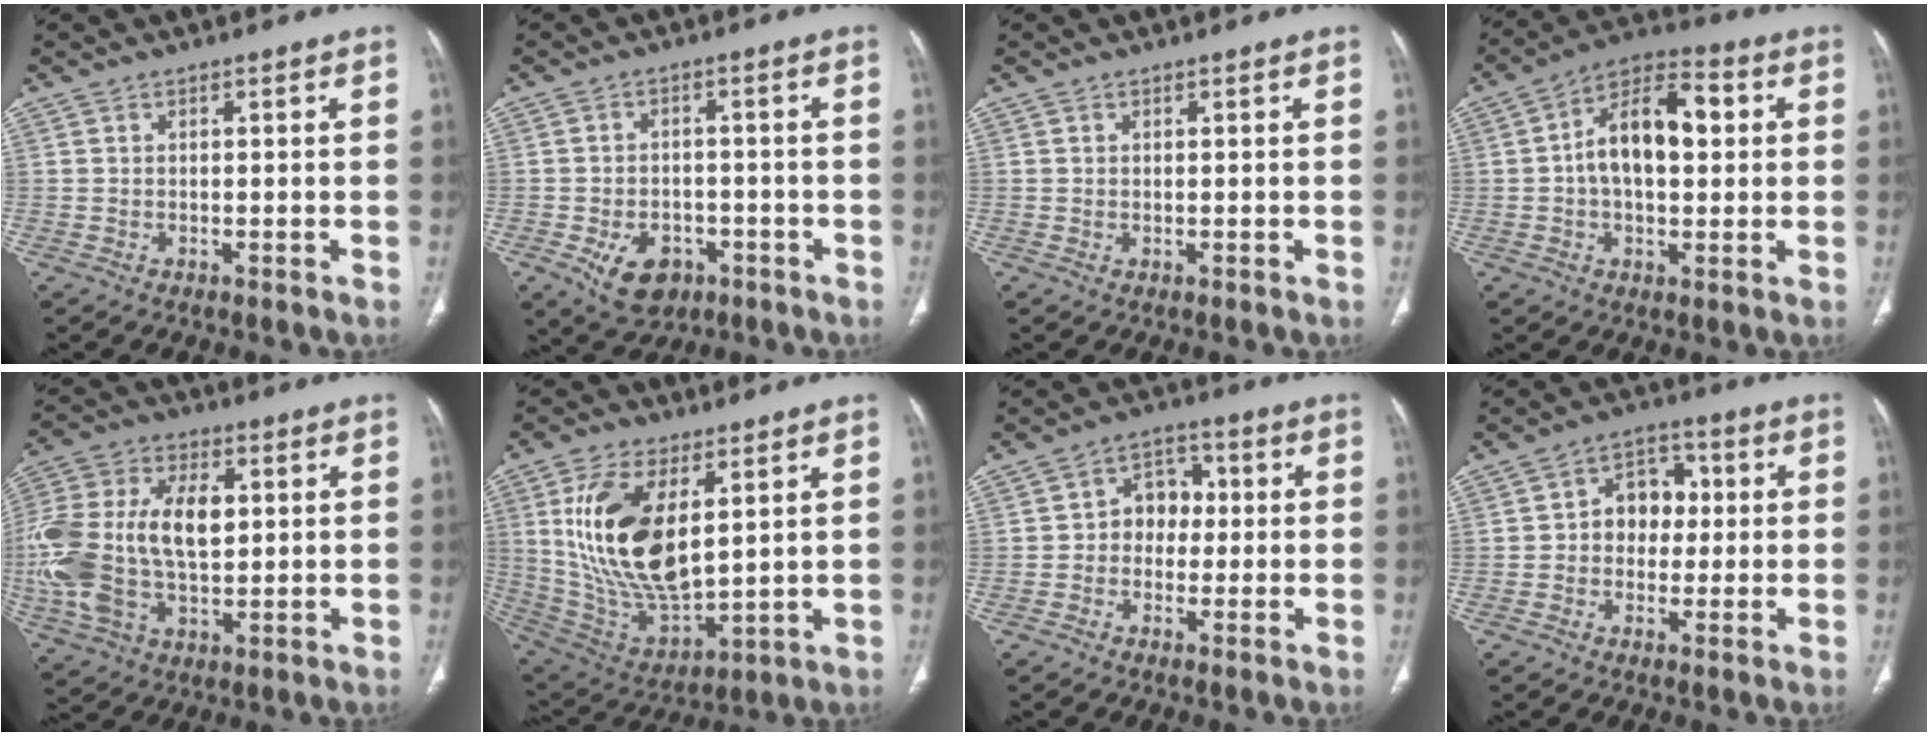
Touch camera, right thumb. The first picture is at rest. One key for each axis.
{"total": 8.6, "fx": -3.9, "fy": 6.0, "fz": 4.9, "tx": -0.066, "ty": 0.018, "tz": -0.051}
{"total": 0.0}
{"total": 14.0, "fx": 1.6, "fy": 7.9, "fz": 11.5, "tx": -0.174, "ty": 0.031, "tz": 0.018}
{"total": 21.7, "fx": 1.2, "fy": 12.8, "fz": 17.5, "tx": -0.387, "ty": 0.005, "tz": 0.023}
{"total": 20.2, "fx": 5.4, "fy": 10.0, "fz": 16.6, "tx": -0.310, "ty": -0.028, "tz": 0.117}
{"total": 6.7, "fx": -0.1, "fy": 5.4, "fz": 3.9, "tx": -0.024, "ty": 0.024, "tz": -0.012}
{"total": 8.2, "fx": 0.4, "fy": 6.4, "fz": 5.1, "tx": -0.037, "ty": 0.022, "tz": -0.001}